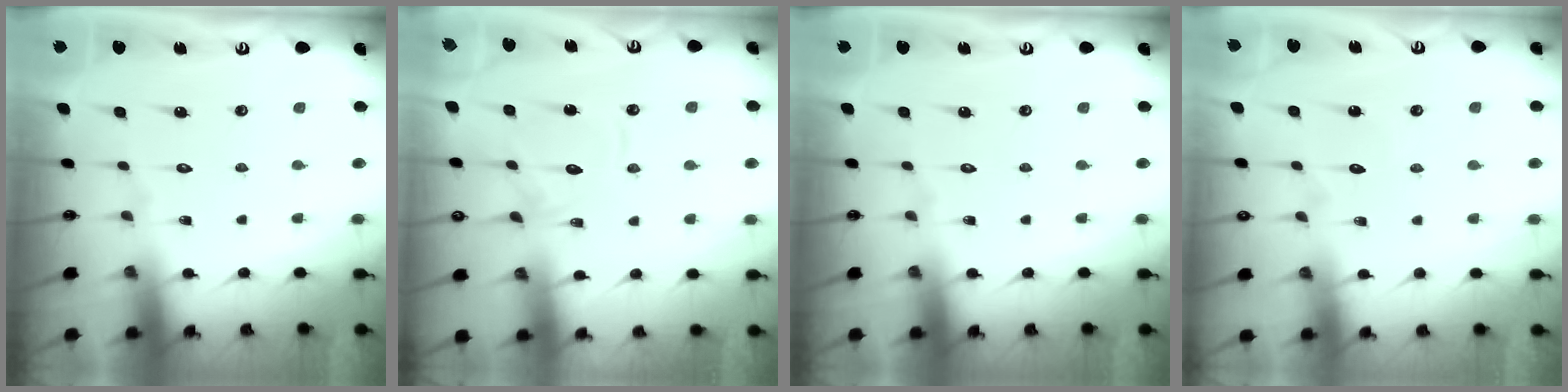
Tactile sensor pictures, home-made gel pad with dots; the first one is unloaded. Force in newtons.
{"total": 11.3, "press": 11.2, "slide": 1.1}
{"total": 0.0}
{"total": 2.9, "press": 2.9, "slide": 0.3}